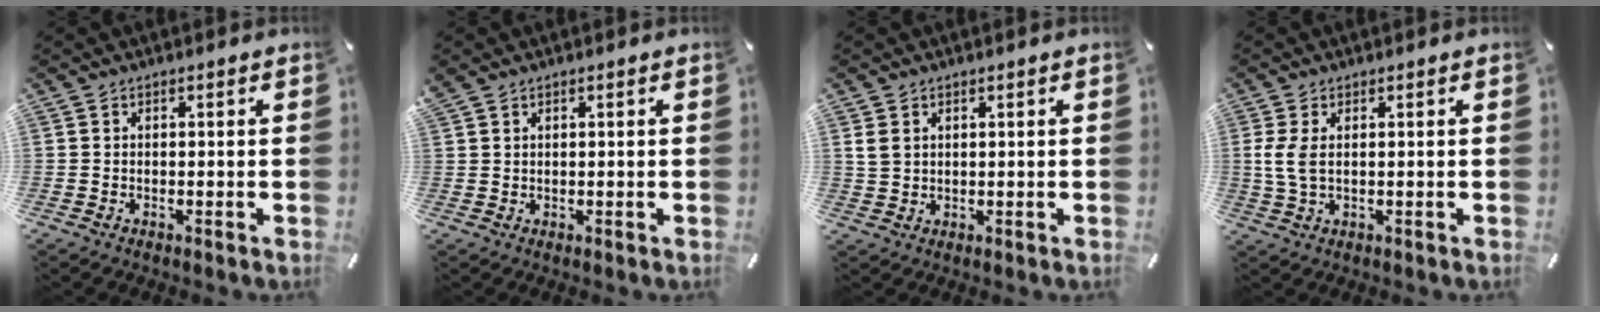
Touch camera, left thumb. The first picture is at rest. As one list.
[{"total": 0.8, "force": [0.7, 0.3, 0.3], "torque": [-0.007, -0.002, 0.014]}, {"total": 2.9, "force": [1.2, 2.2, 1.4], "torque": [-0.029, 0.002, 0.023]}, {"total": 4.7, "force": [0.9, 2.1, 4.2], "torque": [-0.096, -0.001, 0.013]}]